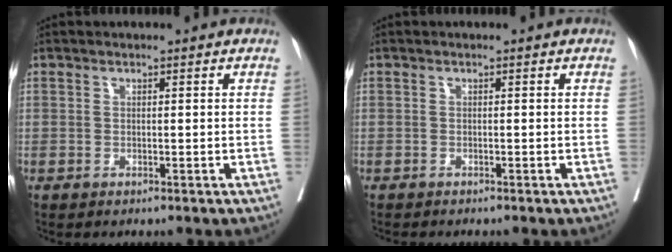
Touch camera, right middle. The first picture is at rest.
{"total": 2.1, "force": [-1.9, 0.1, 0.9], "torque": [-0.012, -0.003, -0.021]}